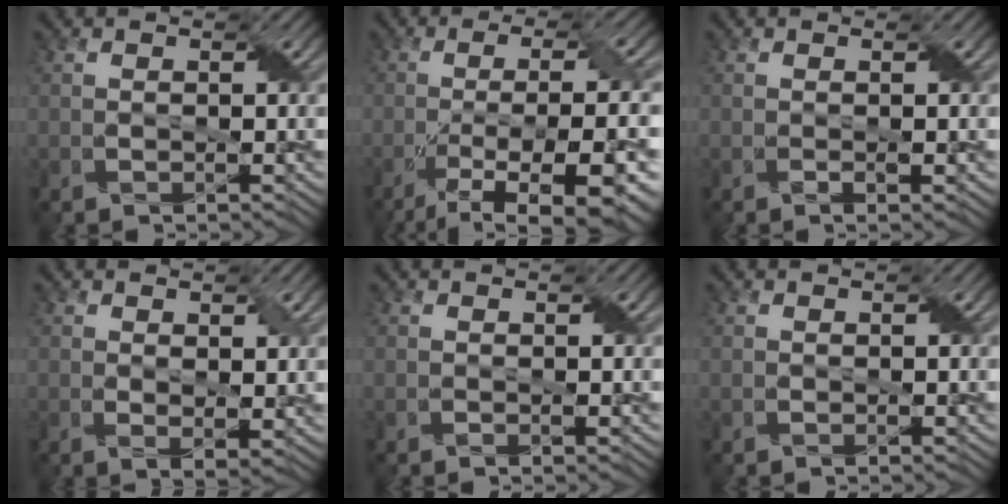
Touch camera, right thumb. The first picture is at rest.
{"total": 12.9, "force": [-5.4, 3.0, 11.4], "torque": [-0.184, -0.003, -0.075]}
{"total": 0.9, "force": [0.0, -0.2, 0.9], "torque": [-0.018, -0.001, -0.003]}
{"total": 2.6, "force": [0.9, 1.3, 2.1], "torque": [-0.047, -0.009, 0.020]}
{"total": 0.0}
{"total": 0.0}